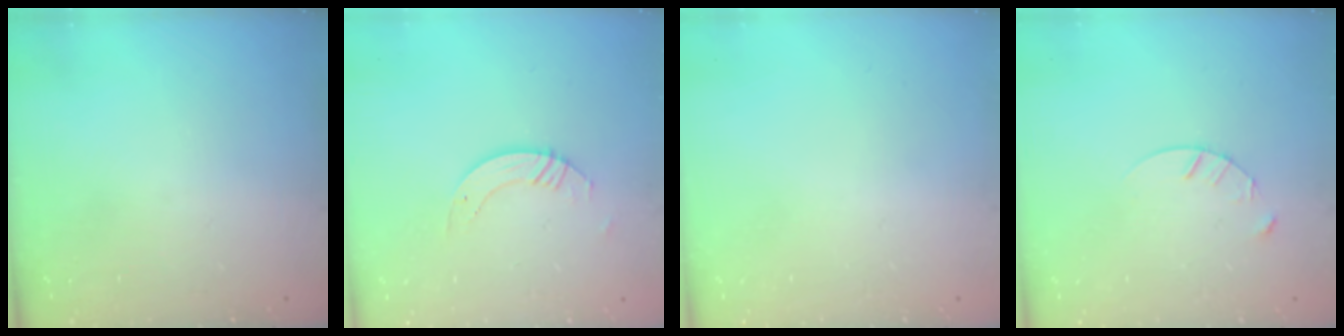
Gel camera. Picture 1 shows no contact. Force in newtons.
{"total": 3.6, "press": 3.6, "slide": 0.3}
{"total": 0.0}
{"total": 4.1, "press": 4.1, "slide": 0.5}